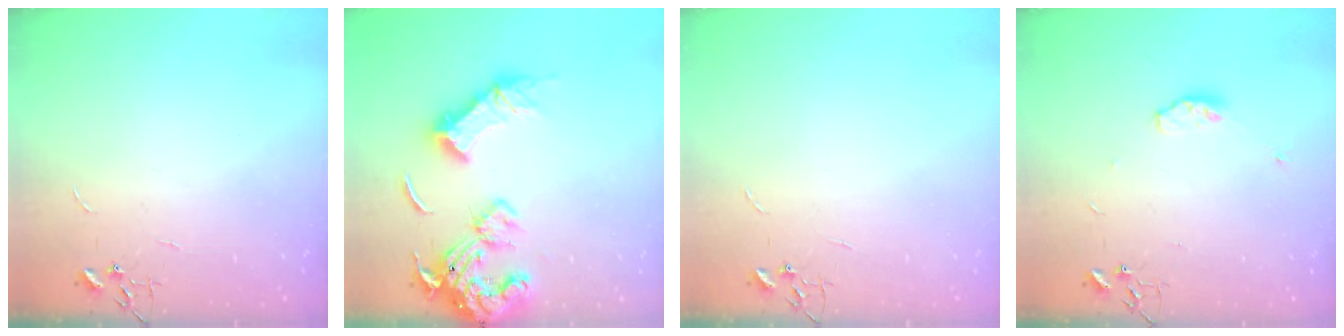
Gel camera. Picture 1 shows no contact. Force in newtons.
{"total": 18.2, "press": 18.1, "slide": 2.1}
{"total": 0.0}
{"total": 5.6, "press": 5.5, "slide": 0.9}